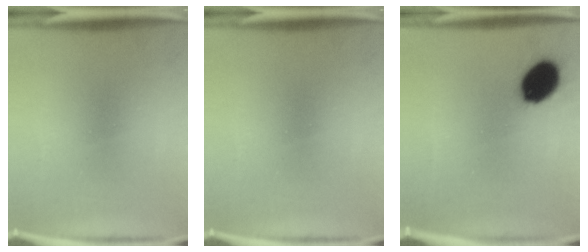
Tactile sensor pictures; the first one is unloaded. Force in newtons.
{"total": 0.0}
{"total": 11.9}